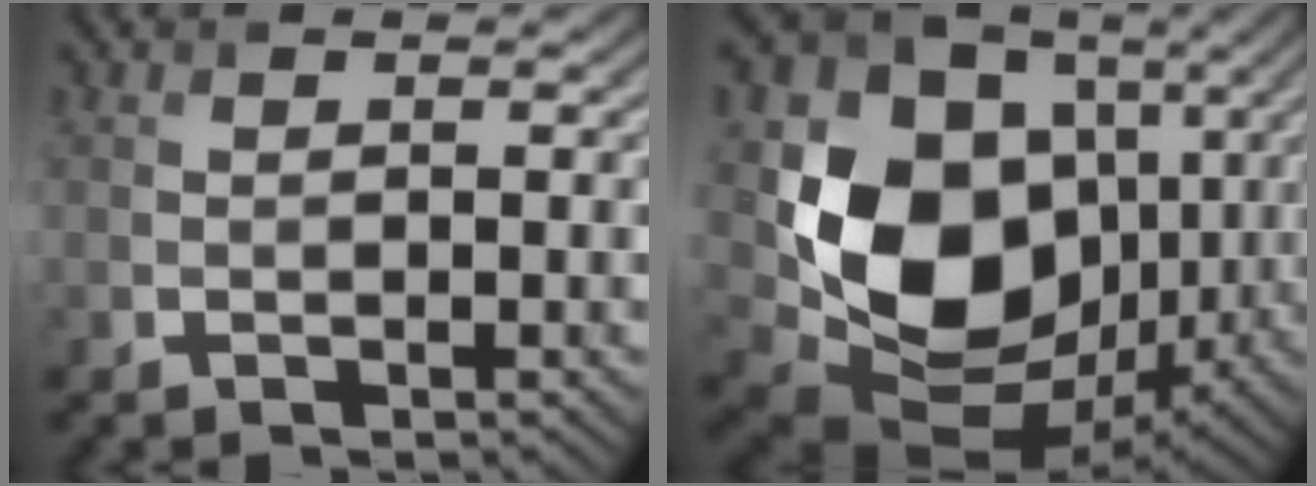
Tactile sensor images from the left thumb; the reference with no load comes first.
{"total": 15.7, "force": [-0.2, 12.4, 9.6], "torque": [-0.192, -0.036, -0.003]}